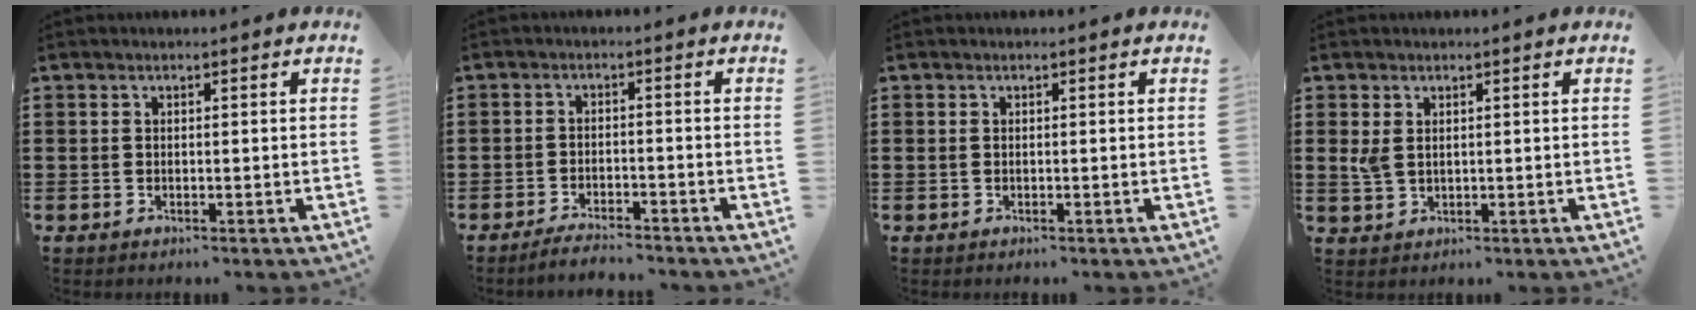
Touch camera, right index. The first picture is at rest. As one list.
[{"total": 3.0, "force": [-2.9, -0.1, 0.5], "torque": [-0.011, 0.001, -0.058]}, {"total": 0.0}, {"total": 2.4, "force": [0.9, 1.5, 1.7], "torque": [-0.044, 0.003, 0.013]}]